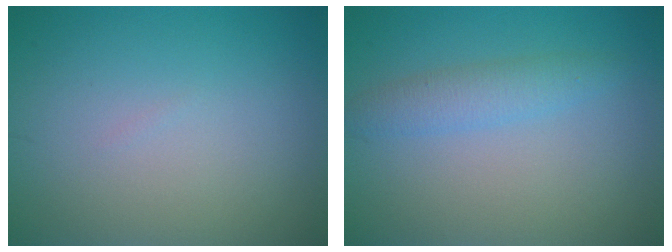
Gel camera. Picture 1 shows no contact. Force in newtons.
{"total": 2.3, "press": 2.3, "slide": 0.1}